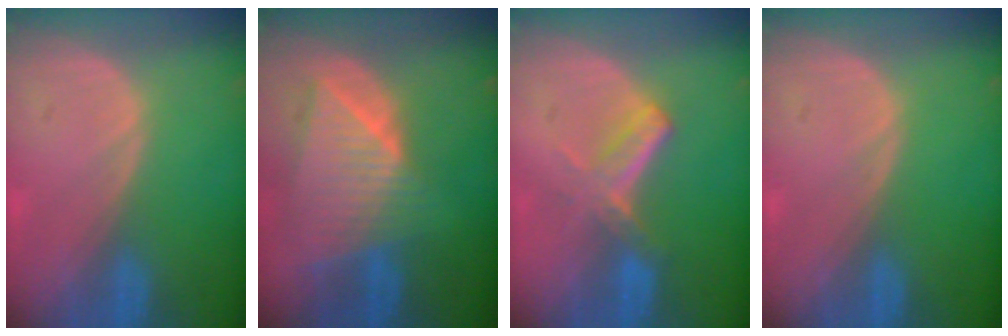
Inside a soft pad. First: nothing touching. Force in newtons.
{"total": 9.0, "press": 7.9, "slide": 4.3}
{"total": 5.8, "press": 5.1, "slide": 2.9}
{"total": 0.0}